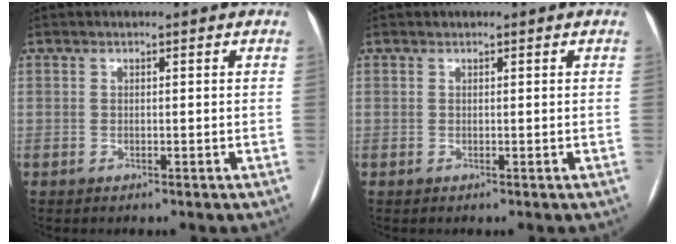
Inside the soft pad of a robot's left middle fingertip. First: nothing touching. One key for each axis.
{"total": 0.0}